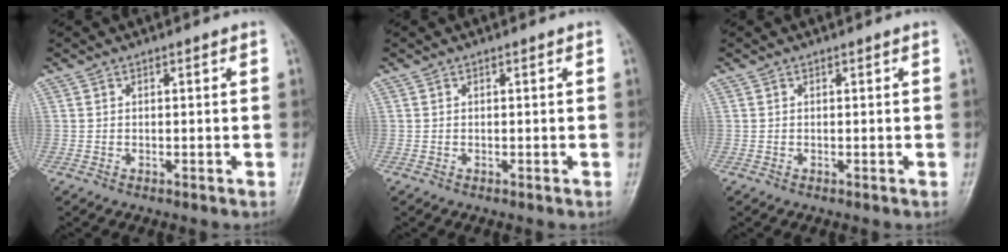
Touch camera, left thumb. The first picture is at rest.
{"total": 0.0}
{"total": 0.0}